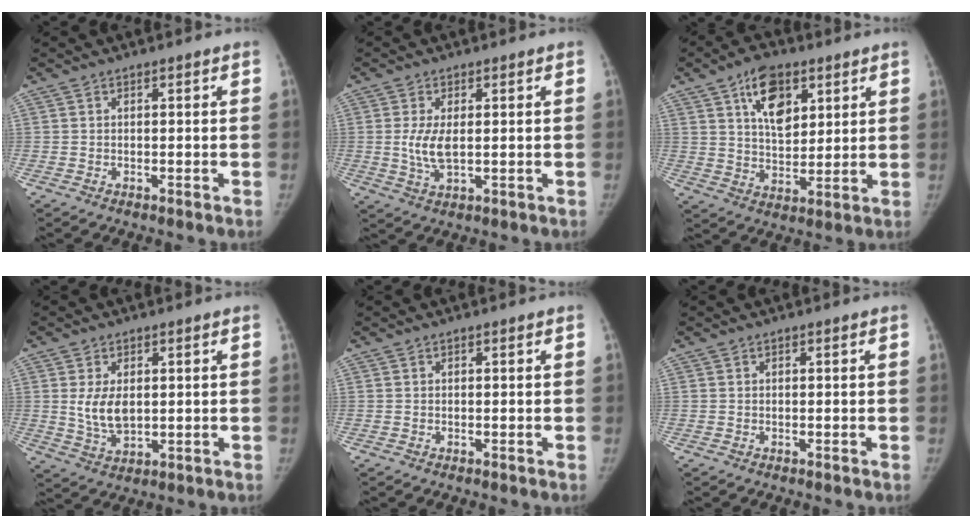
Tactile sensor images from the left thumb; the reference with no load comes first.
{"total": 5.3, "force": [0.3, 2.4, 4.7], "torque": [-0.099, -0.010, 0.010]}
{"total": 11.2, "force": [5.3, 6.4, 7.5], "torque": [-0.094, -0.025, 0.092]}
{"total": 6.7, "force": [0.9, 4.1, 5.3], "torque": [-0.090, -0.012, 0.027]}
{"total": 0.0}
{"total": 0.0}